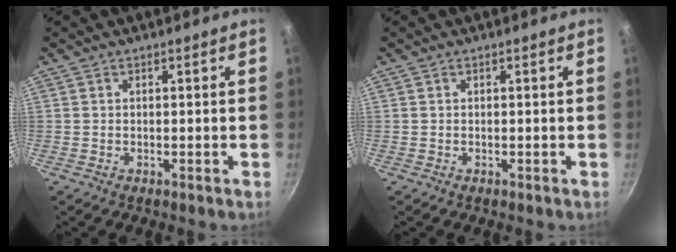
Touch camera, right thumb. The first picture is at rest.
{"total": 0.0}